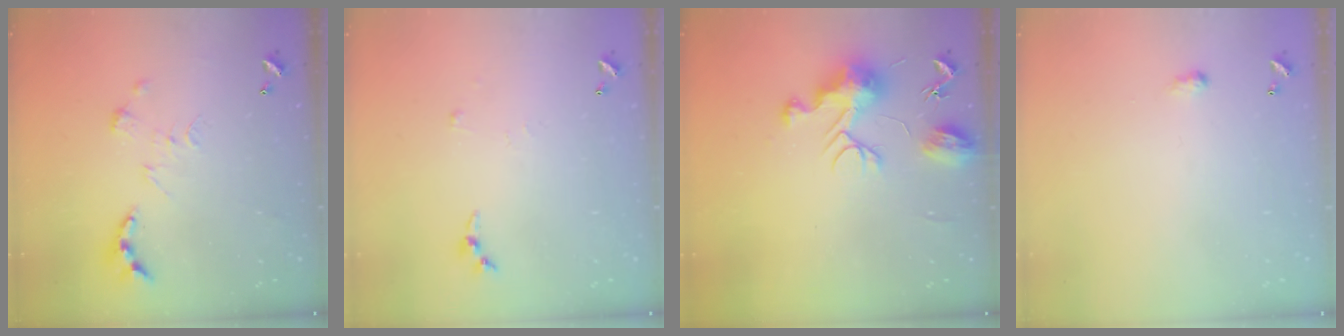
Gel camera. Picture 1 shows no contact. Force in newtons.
{"total": 3.0, "press": 2.9, "slide": 0.4}
{"total": 12.5, "press": 12.5, "slide": 0.5}
{"total": 1.6, "press": 1.5, "slide": 0.4}